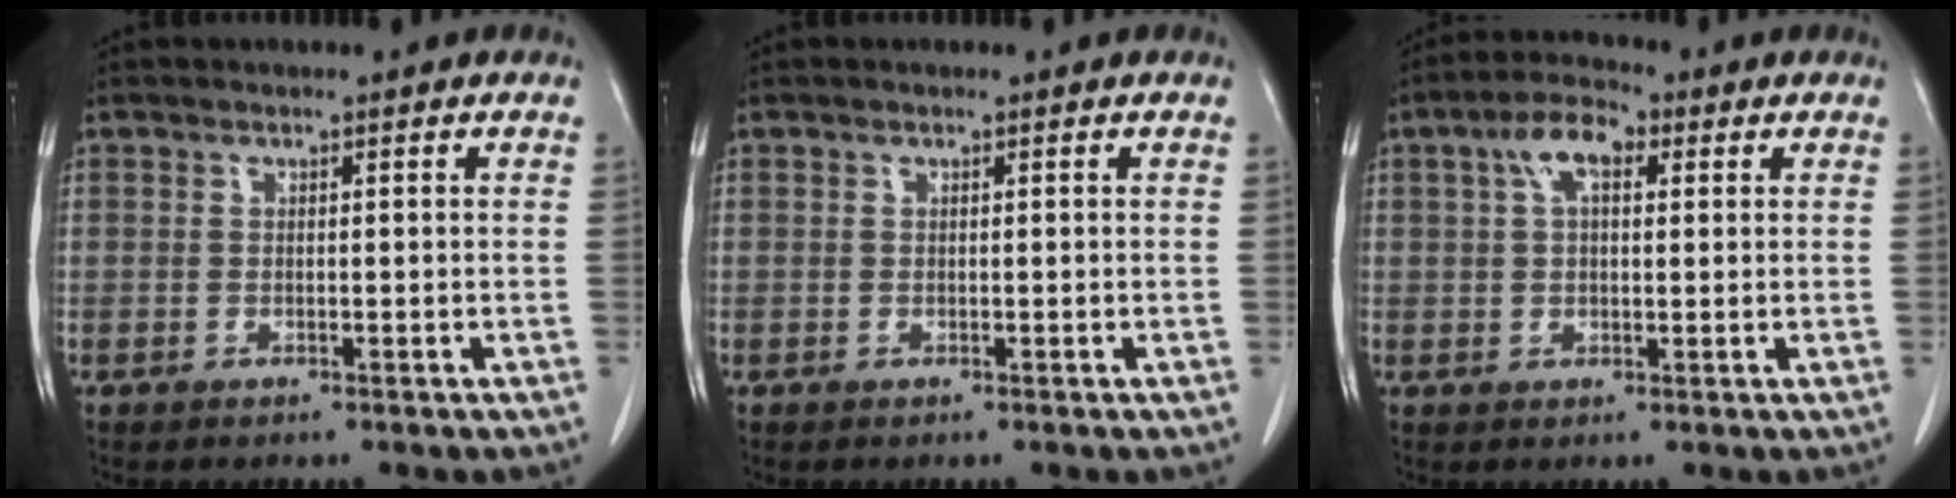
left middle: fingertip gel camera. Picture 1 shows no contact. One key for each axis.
{"total": 0.0}
{"total": 5.9, "fx": 2.2, "fy": 2.7, "fz": 4.8, "tx": -0.093, "ty": 0.022, "tz": 0.039}